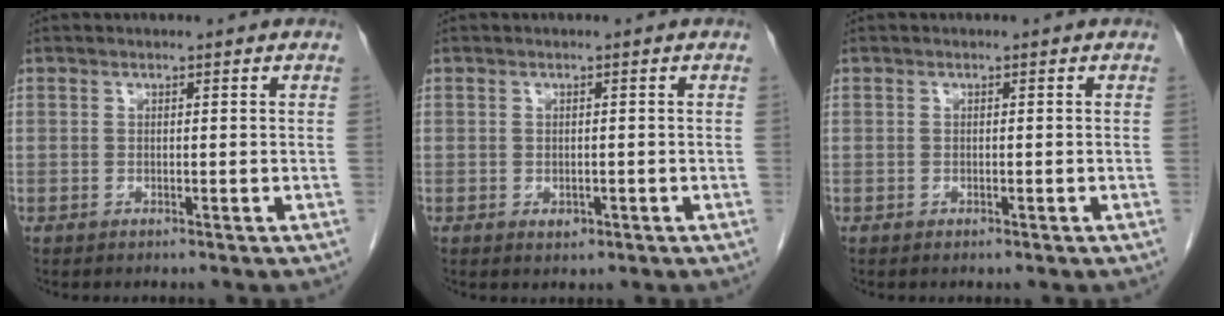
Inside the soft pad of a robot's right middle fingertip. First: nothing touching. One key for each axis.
{"total": 1.3, "fx": -0.5, "fy": 0.9, "fz": 0.8, "tx": -0.013, "ty": 0.000, "tz": -0.003}
{"total": 0.0}